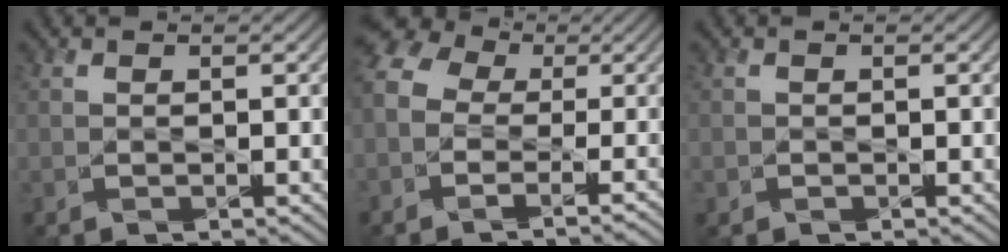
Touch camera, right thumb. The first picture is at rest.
{"total": 8.7, "force": [-2.3, 6.7, 5.1], "torque": [-0.125, -0.008, -0.049]}
{"total": 0.6, "force": [-0.3, 0.5, 0.0], "torque": [0.002, -0.005, -0.007]}